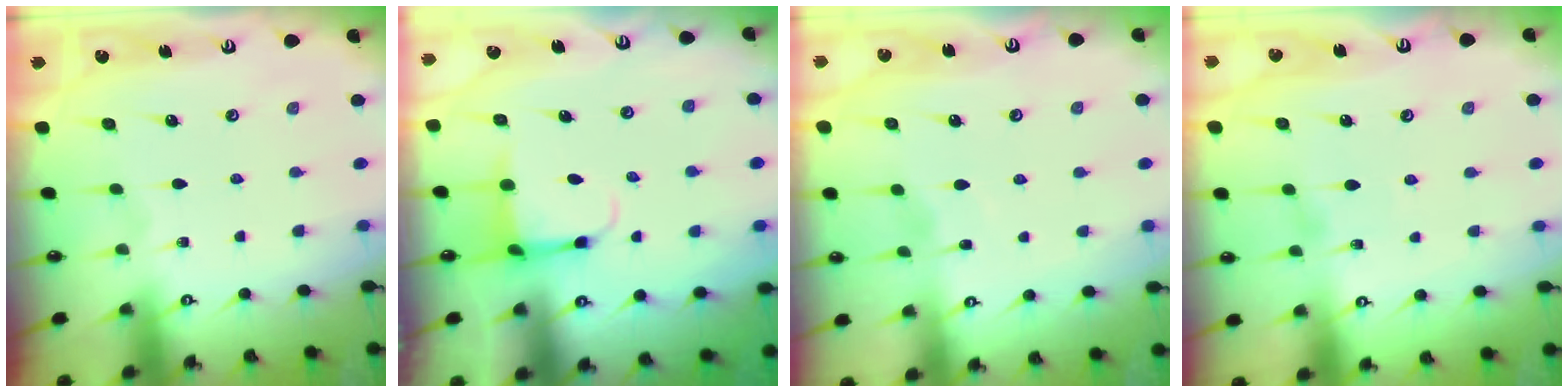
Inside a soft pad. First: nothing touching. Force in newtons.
{"total": 3.8, "press": 3.5, "slide": 1.3}
{"total": 2.8, "press": 2.8, "slide": 0.5}
{"total": 5.3, "press": 5.3, "slide": 0.5}